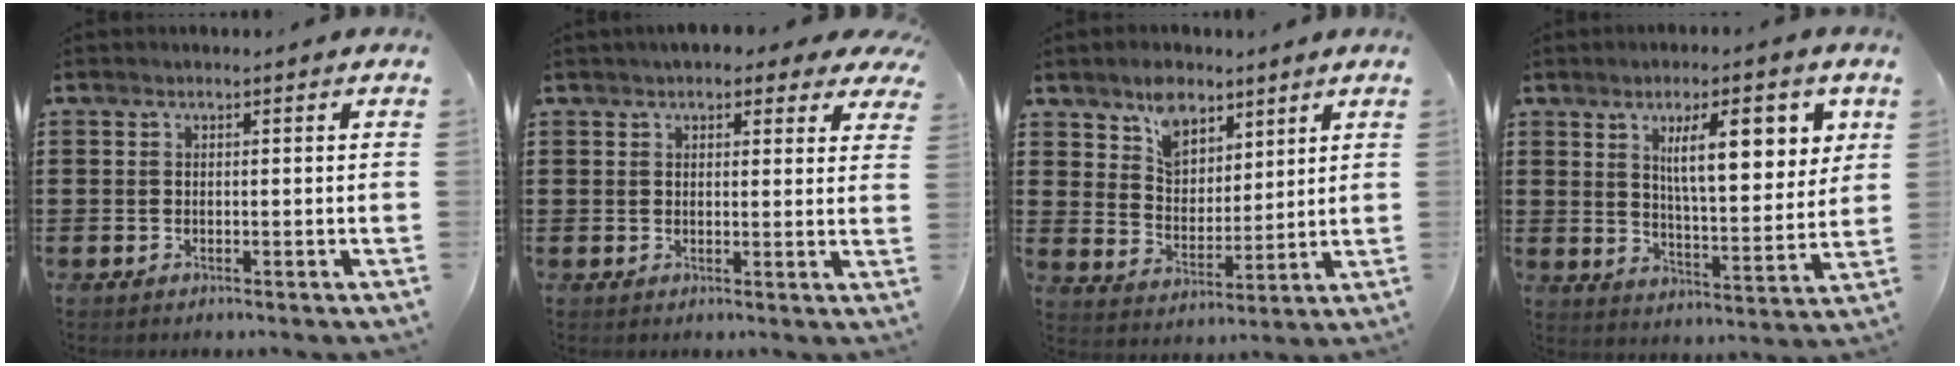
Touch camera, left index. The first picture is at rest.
{"total": 3.5, "force": [2.9, 1.7, 1.0], "torque": [-0.016, -0.005, 0.049]}
{"total": 7.1, "force": [5.4, 4.1, 2.0], "torque": [-0.039, -0.013, 0.099]}
{"total": 10.8, "force": [4.6, 3.5, 9.2], "torque": [-0.144, -0.009, 0.070]}